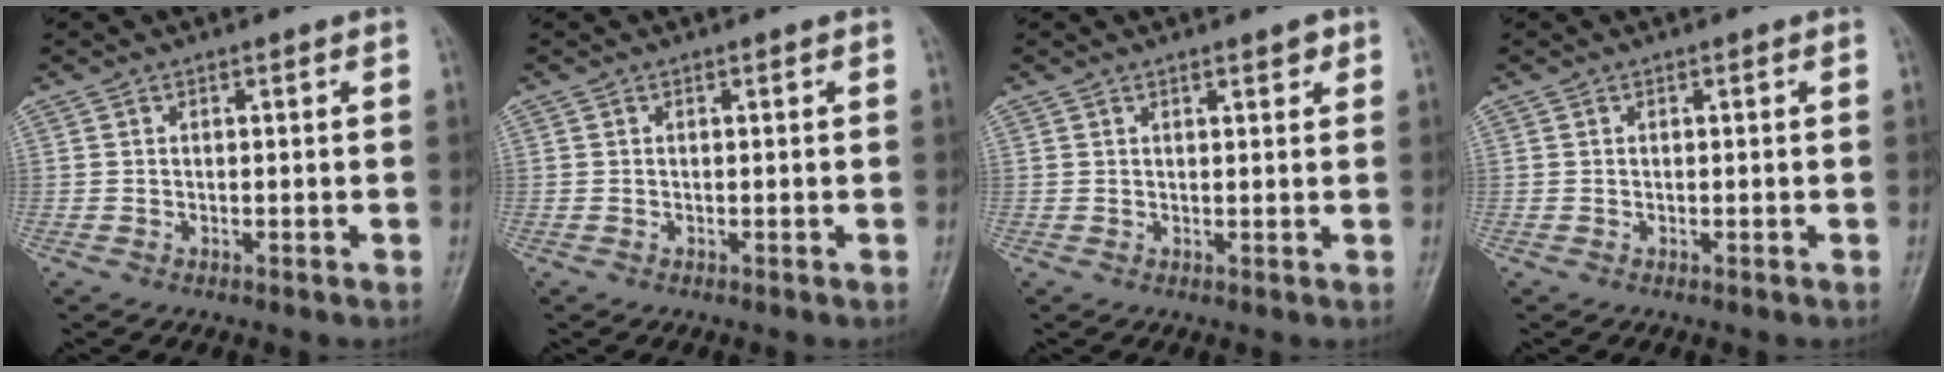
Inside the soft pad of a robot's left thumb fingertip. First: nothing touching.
{"total": 0.0}
{"total": 2.0, "force": [1.3, 0.6, 1.4], "torque": [-0.015, -0.006, 0.017]}
{"total": 0.0}